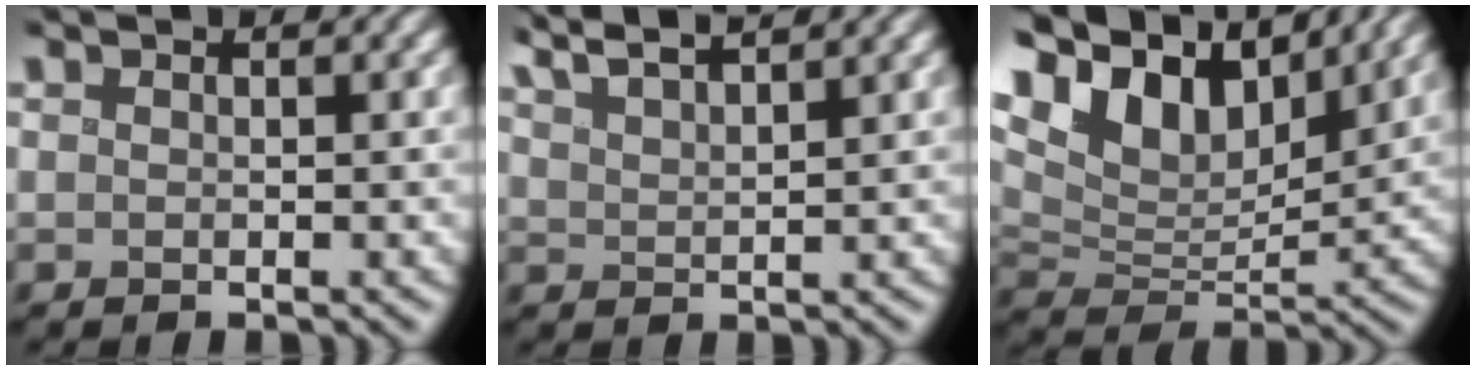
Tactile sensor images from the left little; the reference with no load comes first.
{"total": 6.3, "force": [5.2, 1.4, 3.3], "torque": [-0.030, 0.030, 0.049]}
{"total": 11.5, "force": [7.8, 5.5, 6.5], "torque": [-0.139, 0.032, 0.130]}